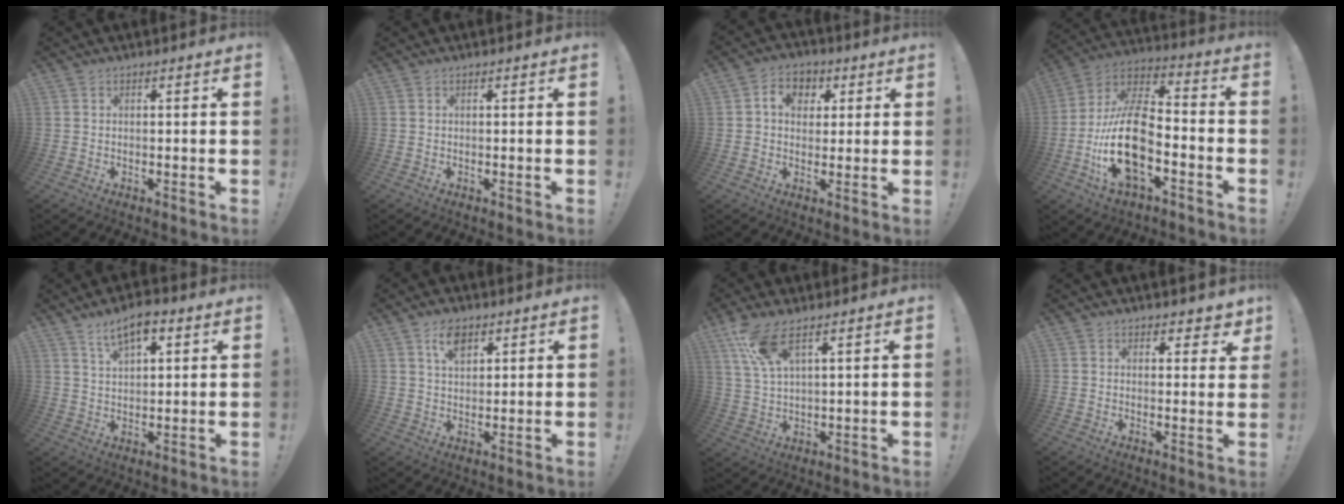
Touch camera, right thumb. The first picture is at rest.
{"total": 0.0}
{"total": 7.7, "force": [2.2, 6.3, 3.9], "torque": [-0.055, 0.002, 0.040]}
{"total": 19.5, "force": [-6.3, 10.0, 15.5], "torque": [-0.308, 0.031, -0.104]}
{"total": 8.1, "force": [5.0, 3.4, 5.4], "torque": [-0.087, -0.014, 0.088]}
{"total": 6.3, "force": [3.6, 3.6, 3.7], "torque": [-0.058, -0.009, 0.062]}
{"total": 8.7, "force": [5.8, 2.3, 6.1], "torque": [-0.122, -0.021, 0.107]}
{"total": 3.4, "force": [2.4, 2.3, 0.9], "torque": [0.011, -0.021, 0.038]}